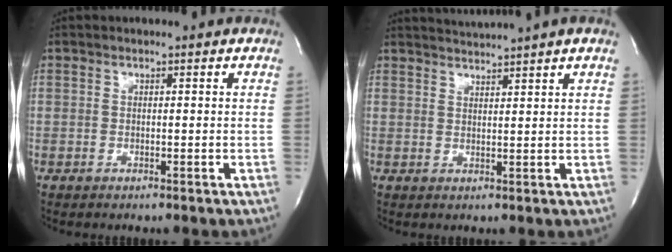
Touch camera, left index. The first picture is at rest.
{"total": 4.0, "force": [3.6, -1.7, 0.9], "torque": [-0.013, -0.002, 0.058]}